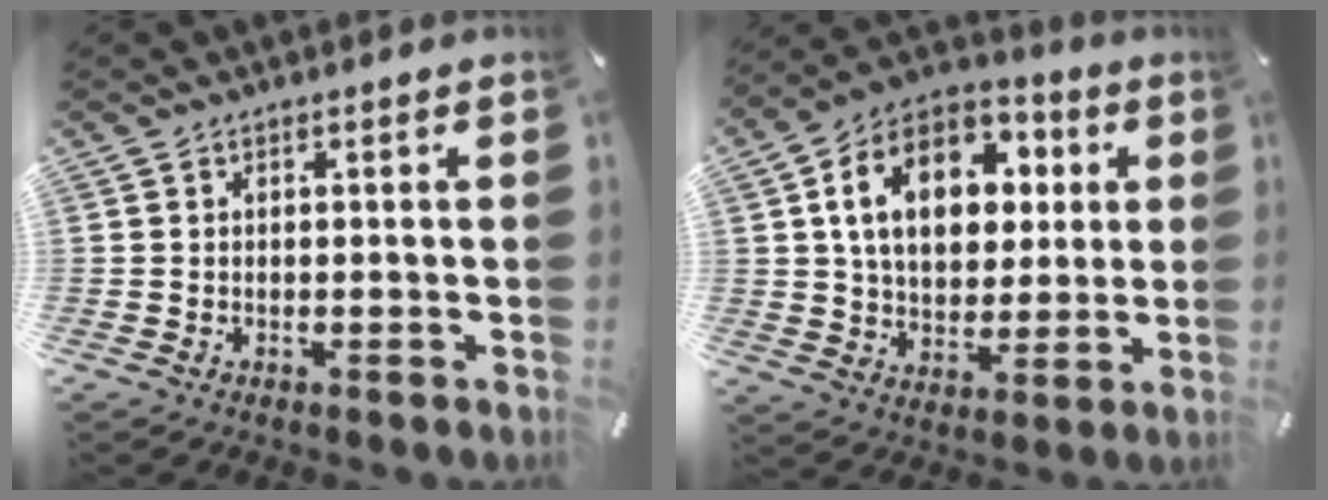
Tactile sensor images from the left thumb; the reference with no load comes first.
{"total": 16.3, "force": [4.9, 11.8, 10.1], "torque": [-0.181, -0.006, 0.090]}